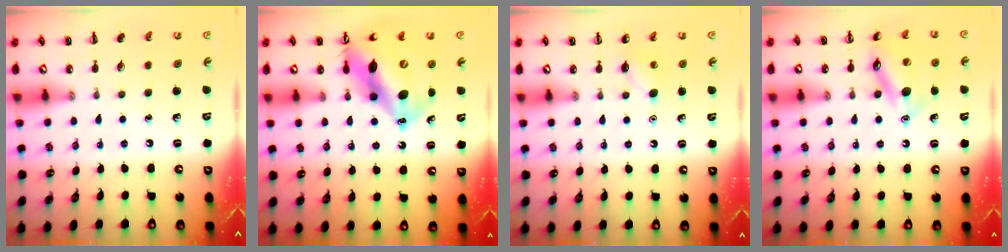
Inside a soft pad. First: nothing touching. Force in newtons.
{"total": 17.2, "press": 16.3, "slide": 5.5}
{"total": 5.5, "press": 5.3, "slide": 1.4}
{"total": 14.1, "press": 14.0, "slide": 1.6}